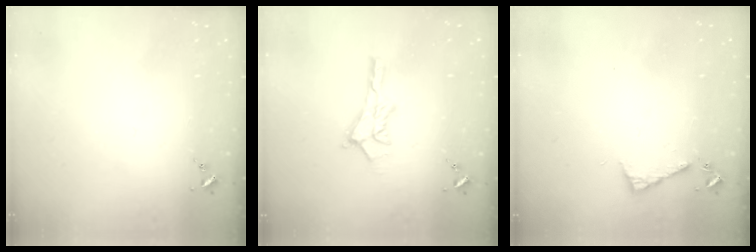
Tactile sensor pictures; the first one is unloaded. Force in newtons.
{"total": 11.5, "press": 11.4, "slide": 1.0}
{"total": 6.7, "press": 6.7, "slide": 0.8}